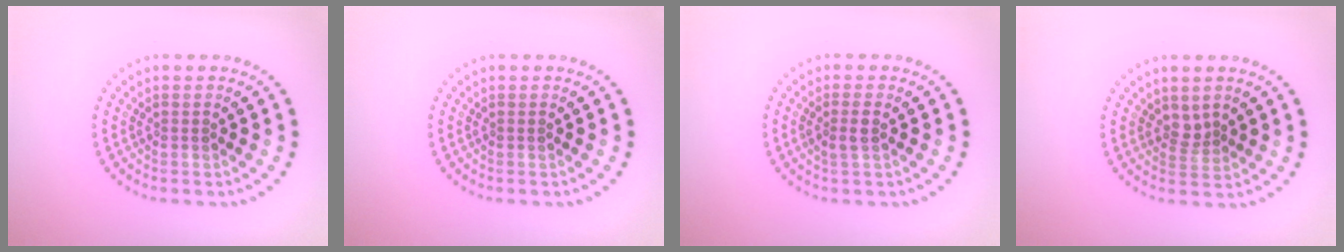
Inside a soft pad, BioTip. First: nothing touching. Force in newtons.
{"total": 0.0}
{"total": 1.5, "press": 1.4, "slide": 0.4}
{"total": 1.3, "press": 1.0, "slide": 0.8}